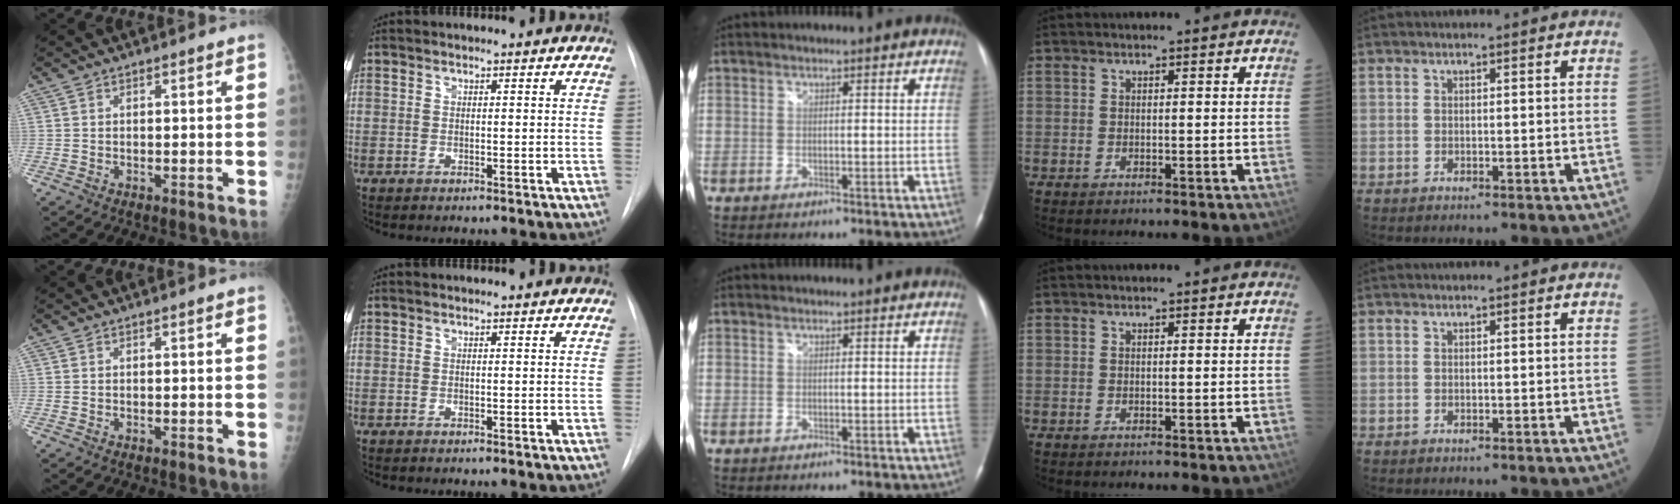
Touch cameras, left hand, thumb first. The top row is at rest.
{}